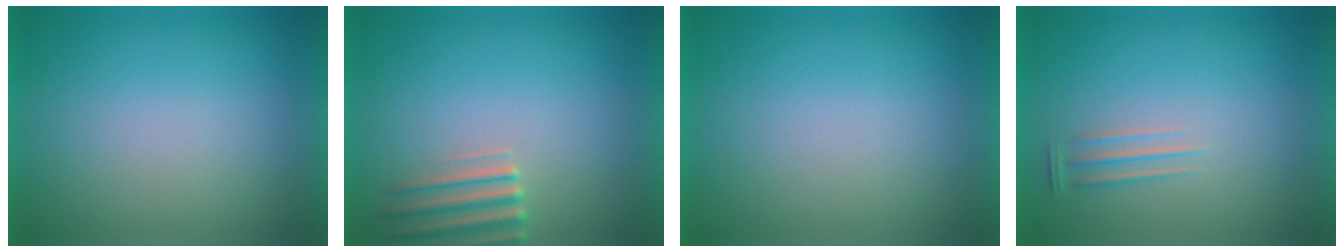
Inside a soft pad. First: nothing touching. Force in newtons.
{"total": 2.8}
{"total": 1.1}
{"total": 1.2}